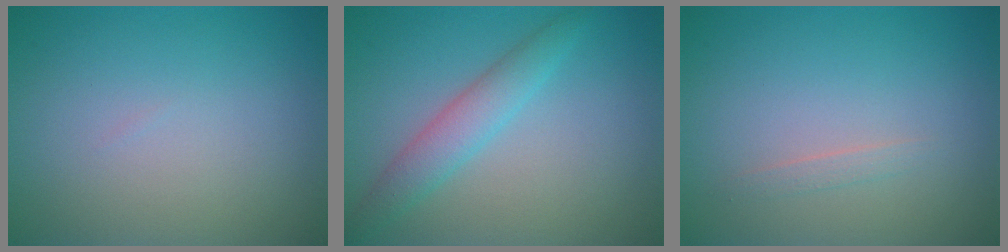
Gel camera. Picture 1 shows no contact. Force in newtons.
{"total": 3.0, "press": 3.0, "slide": 0.1}
{"total": 0.7, "press": 0.7, "slide": 0.1}